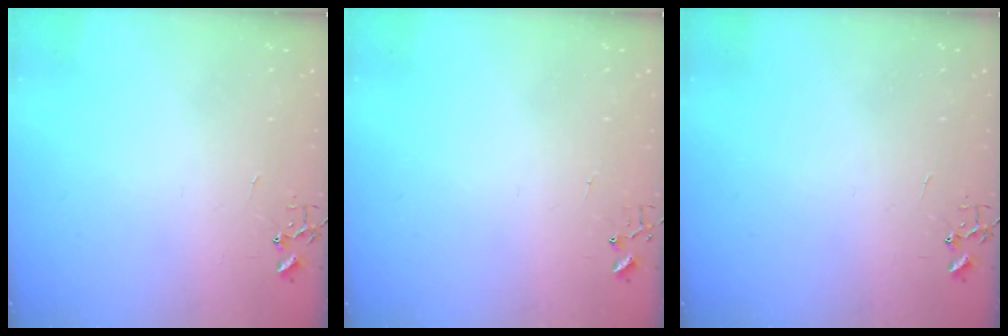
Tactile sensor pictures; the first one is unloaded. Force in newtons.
{"total": 3.8, "press": 3.8, "slide": 0.5}
{"total": 0.0}